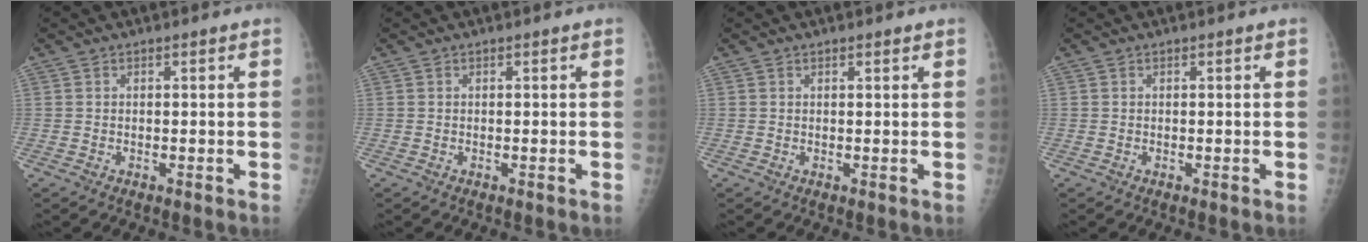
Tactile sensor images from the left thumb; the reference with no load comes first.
{"total": 0.0}
{"total": 0.6, "force": [0.5, 0.2, 0.4], "torque": [-0.004, -0.002, 0.007]}
{"total": 0.0}